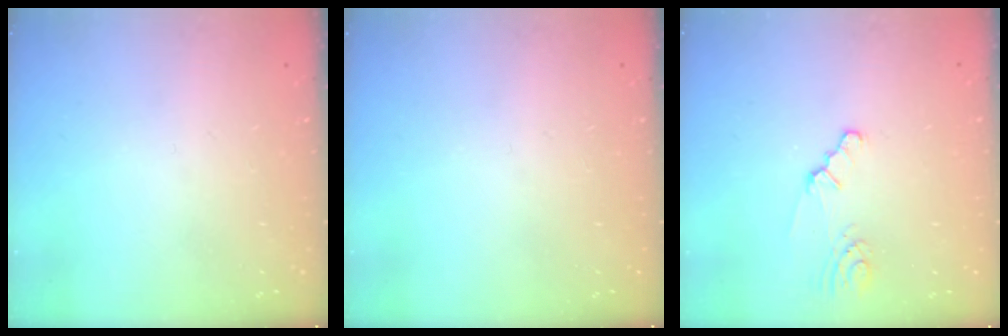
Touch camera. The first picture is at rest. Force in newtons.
{"total": 0.0}
{"total": 2.2, "press": 2.2, "slide": 0.4}